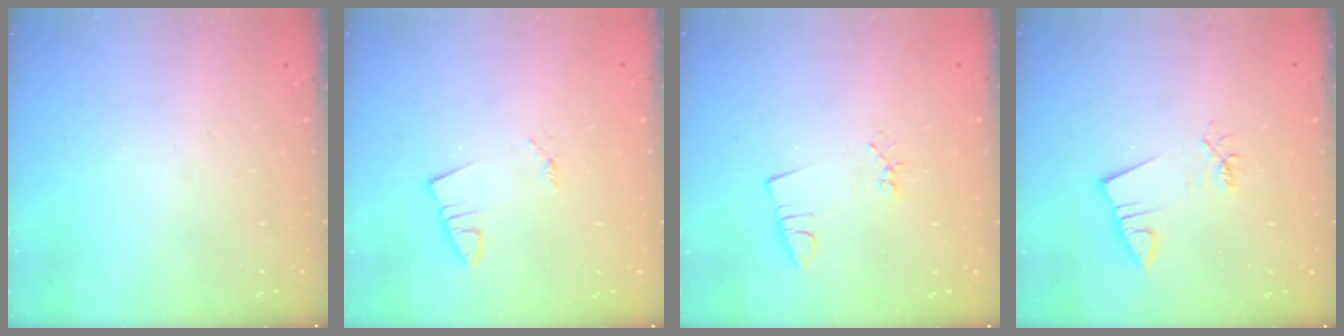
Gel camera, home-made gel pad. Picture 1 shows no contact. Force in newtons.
{"total": 1.2, "press": 1.2, "slide": 0.1}
{"total": 1.9, "press": 1.4, "slide": 1.3}
{"total": 3.3, "press": 3.3, "slide": 0.4}